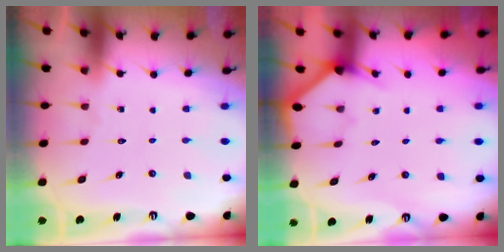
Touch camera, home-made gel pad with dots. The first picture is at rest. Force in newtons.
{"total": 2.6, "press": 2.6, "slide": 0.3}